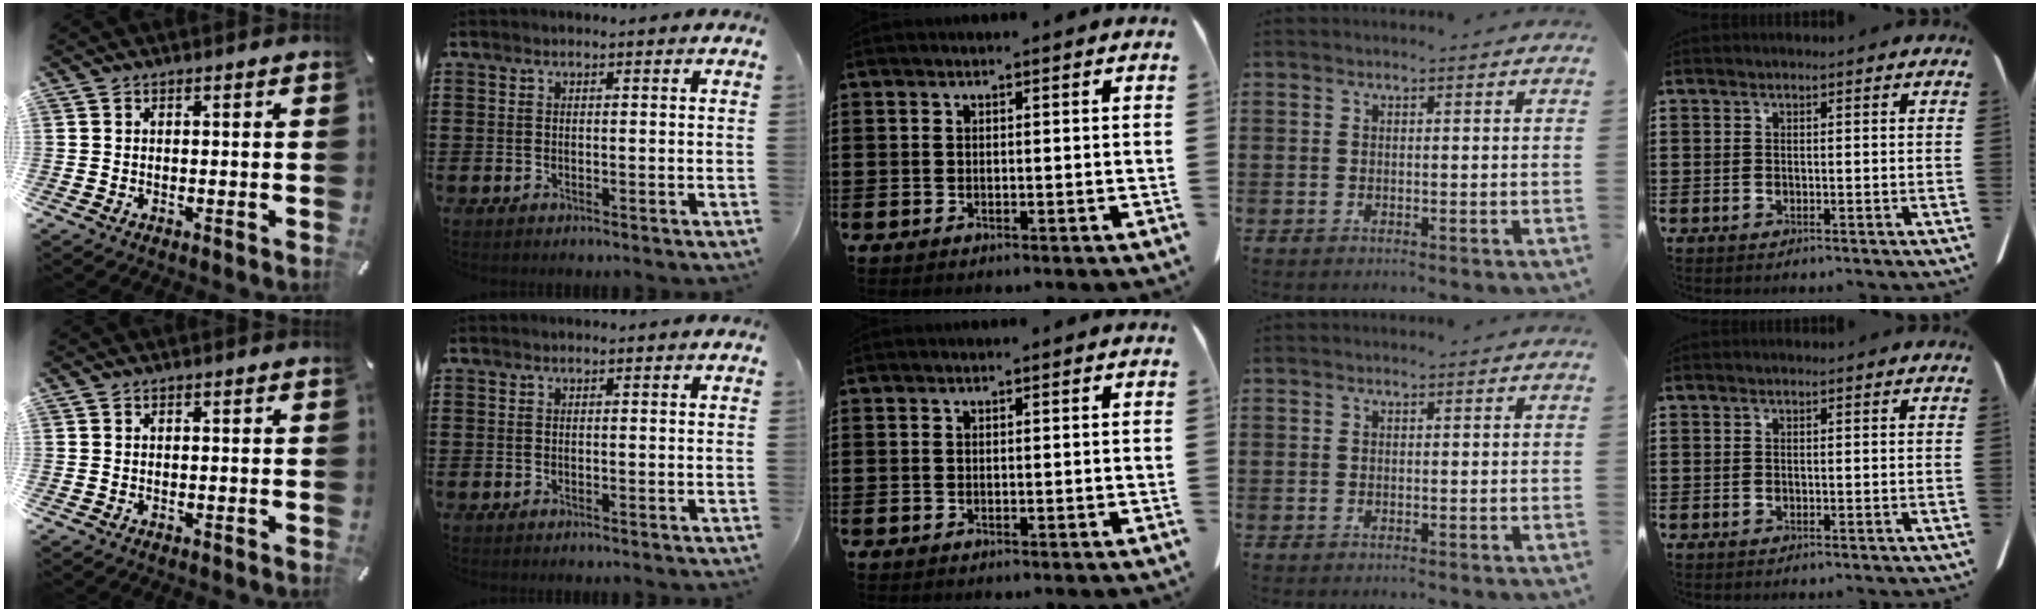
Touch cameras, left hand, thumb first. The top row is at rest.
{}